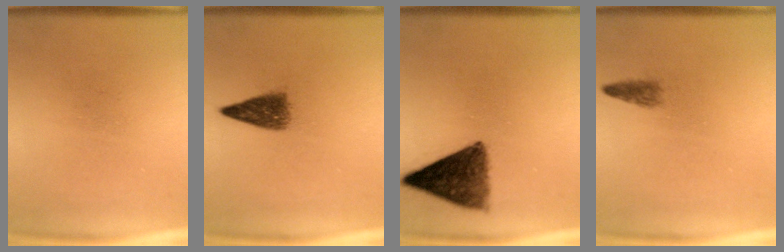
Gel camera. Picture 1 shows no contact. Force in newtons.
{"total": 4.2}
{"total": 9.3}
{"total": 1.4}